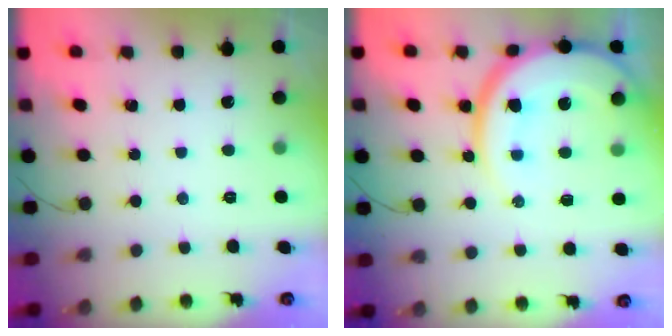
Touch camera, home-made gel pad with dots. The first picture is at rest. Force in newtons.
{"total": 18.4, "press": 18.2, "slide": 2.9}